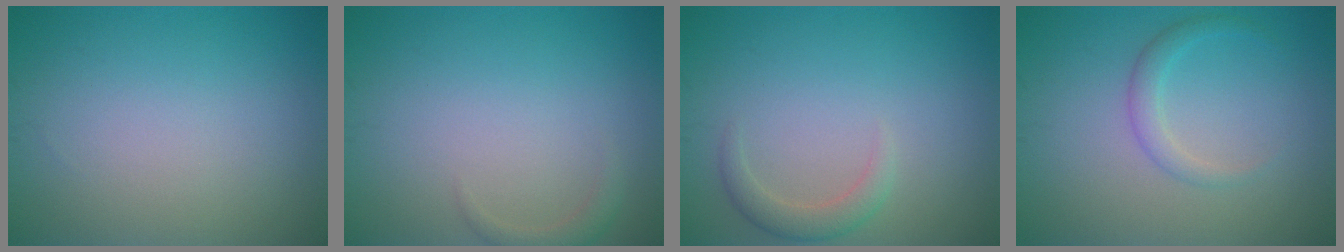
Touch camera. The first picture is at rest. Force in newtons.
{"total": 1.2, "press": 1.2, "slide": 0.1}
{"total": 2.0, "press": 2.0, "slide": 0.2}
{"total": 1.8, "press": 1.8, "slide": 0.1}